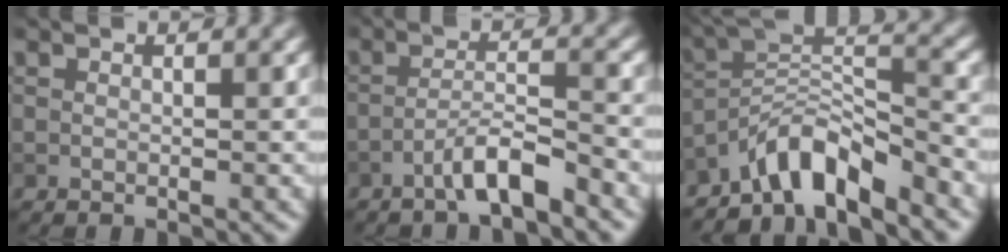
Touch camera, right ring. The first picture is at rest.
{"total": 3.6, "force": [-2.6, 0.5, 2.5], "torque": [-0.042, 0.013, -0.051]}
{"total": 6.5, "force": [-5.3, 1.6, 3.5], "torque": [-0.052, 0.007, -0.104]}